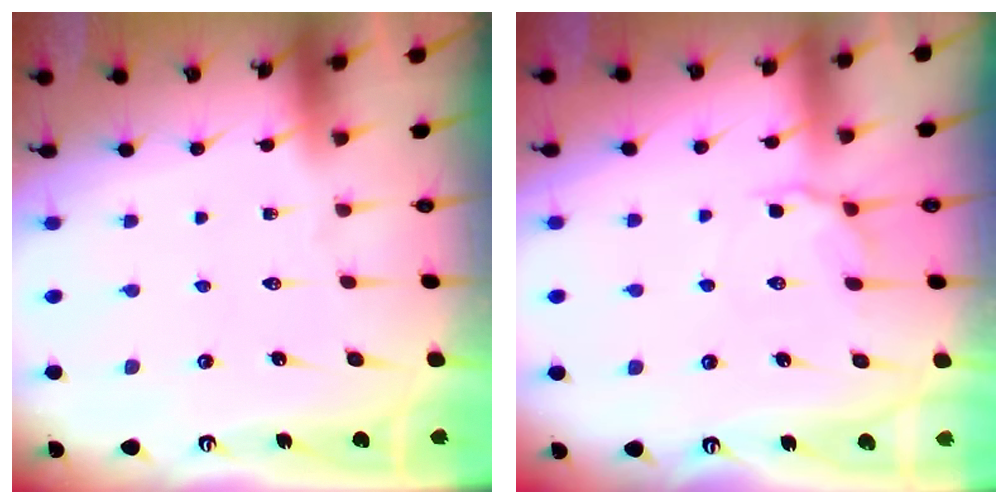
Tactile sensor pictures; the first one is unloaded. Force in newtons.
{"total": 5.1, "press": 4.9, "slide": 1.4}